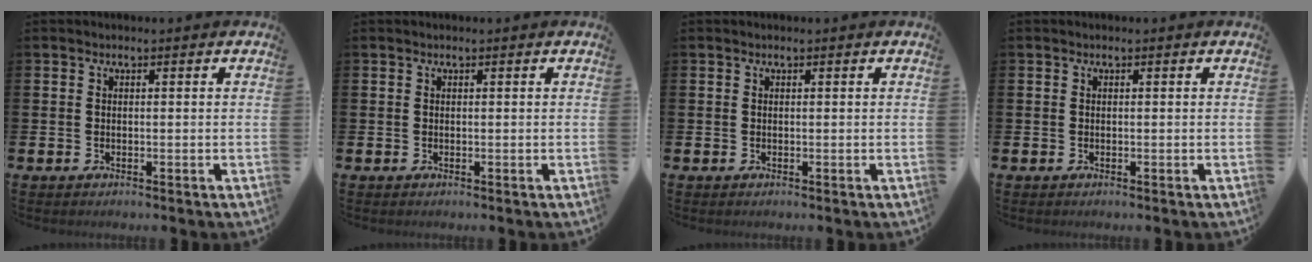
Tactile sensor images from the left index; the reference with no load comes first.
{"total": 0.0}
{"total": 0.0}
{"total": 0.0}